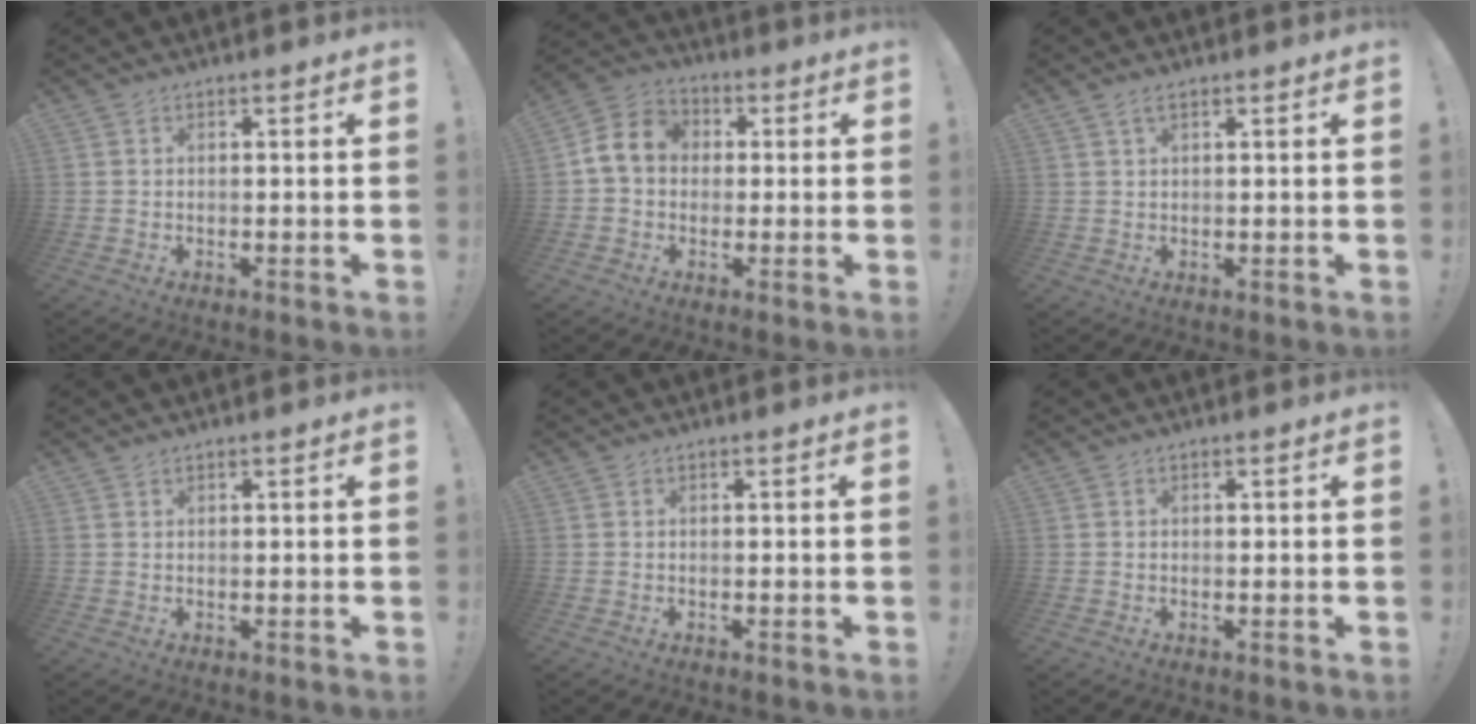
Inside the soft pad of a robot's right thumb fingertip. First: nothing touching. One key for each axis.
{"total": 9.4, "fx": 0.7, "fy": 8.0, "fz": 4.9, "tx": -0.094, "ty": 0.024, "tz": 0.021}
{"total": 1.8, "fx": 1.0, "fy": 0.5, "fz": 1.4, "tx": -0.036, "ty": 0.003, "tz": 0.020}
{"total": 0.6, "fx": 0.5, "fy": 0.3, "fz": 0.2, "tx": -0.004, "ty": -0.001, "tz": 0.010}
{"total": 0.0}
{"total": 0.0}